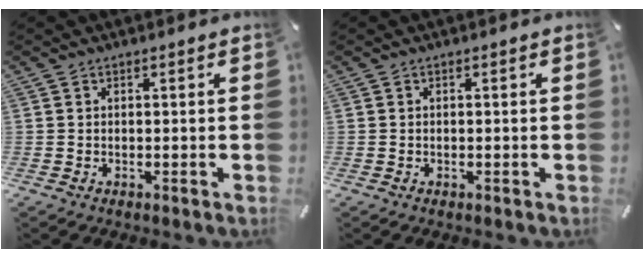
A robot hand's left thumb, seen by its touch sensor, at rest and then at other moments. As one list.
[{"total": 0.0}]